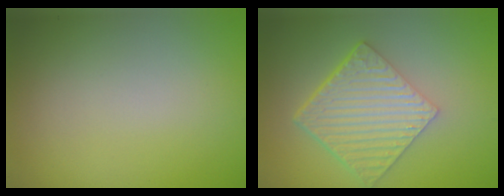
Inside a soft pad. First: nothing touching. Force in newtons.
{"total": 6.3, "press": 4.3, "slide": 4.6}